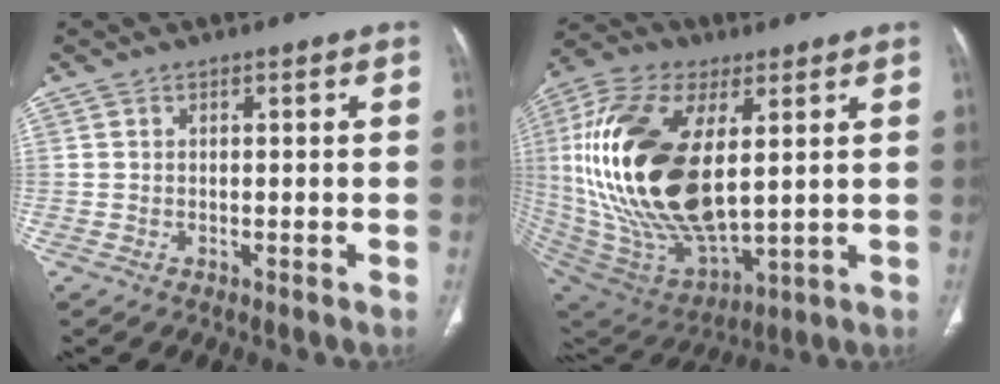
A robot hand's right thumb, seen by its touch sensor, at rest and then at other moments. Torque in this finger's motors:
{"motor_torque": [1.96, 3.04, 2.75, 0.02, 0.43]}